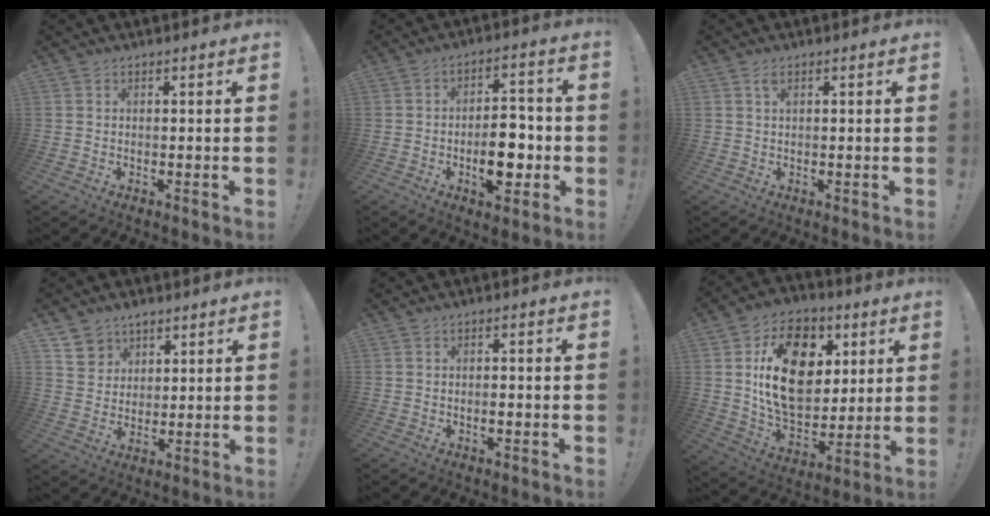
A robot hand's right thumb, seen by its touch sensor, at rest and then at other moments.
{"total": 11.7, "force": [-3.2, 6.1, 9.4], "torque": [-0.143, 0.014, -0.054]}
{"total": 1.6, "force": [0.9, 0.7, 1.2], "torque": [-0.024, 0.001, 0.015]}
{"total": 6.8, "force": [4.6, 5.0, 0.5], "torque": [-0.003, -0.039, 0.089]}
{"total": 1.6, "force": [-0.9, 0.2, 1.3], "torque": [-0.023, 0.001, -0.016]}
{"total": 20.7, "force": [5.3, 14.6, 13.7], "torque": [-0.213, -0.020, 0.095]}